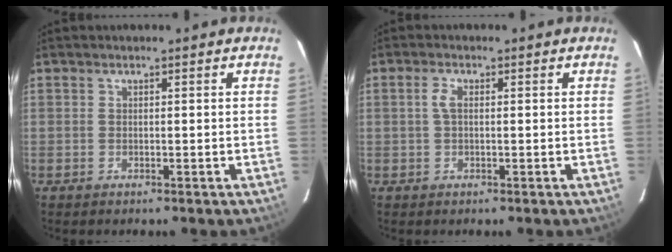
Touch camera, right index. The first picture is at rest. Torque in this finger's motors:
{"motor_torque": [0.21, 0.00, 0.15, 0.05]}